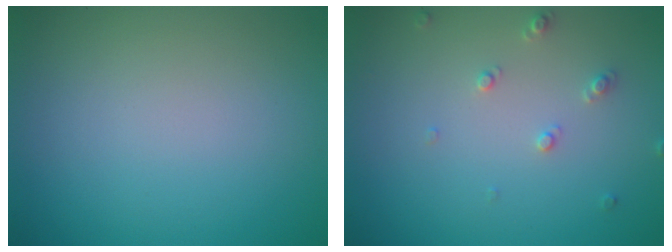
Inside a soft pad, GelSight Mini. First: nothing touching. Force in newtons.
{"total": 1.3, "press": 1.2, "slide": 0.3}